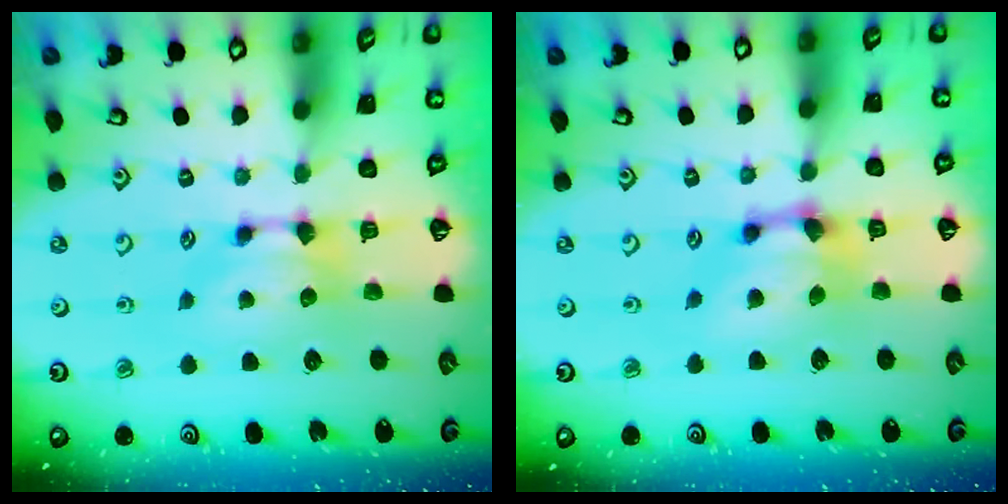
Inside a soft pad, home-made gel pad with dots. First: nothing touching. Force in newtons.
{"total": 3.3, "press": 2.6, "slide": 2.1}